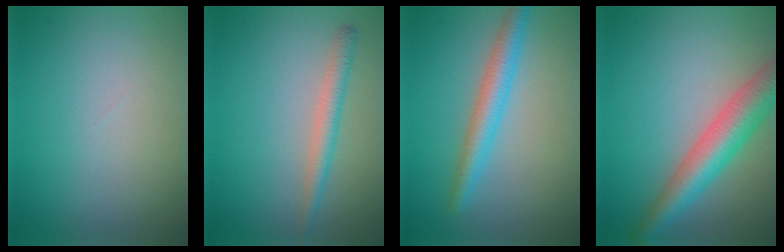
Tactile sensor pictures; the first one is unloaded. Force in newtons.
{"total": 2.2, "press": 2.2, "slide": 0.1}
{"total": 3.4, "press": 3.4, "slide": 0.0}
{"total": 6.1, "press": 6.1, "slide": 0.2}